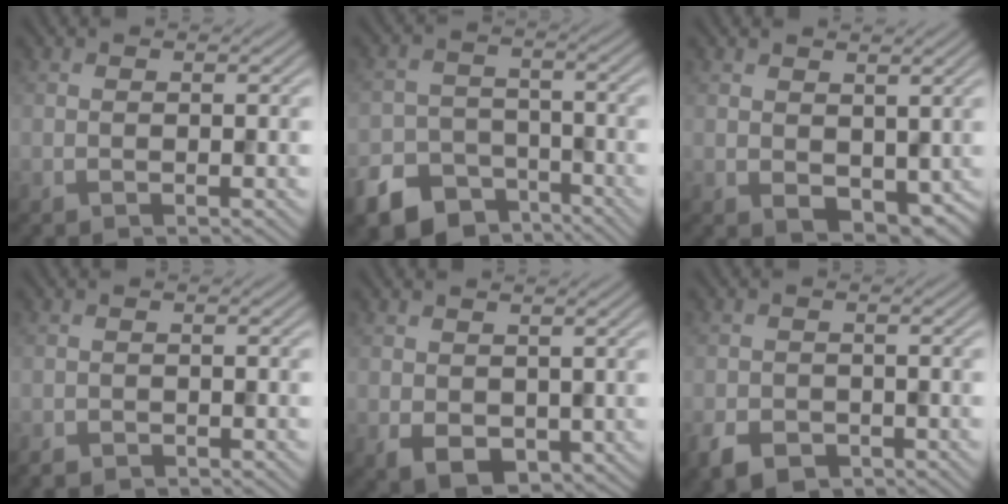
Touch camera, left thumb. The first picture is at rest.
{"total": 10.6, "force": [-7.4, 6.9, 3.2], "torque": [-0.074, -0.029, -0.124]}
{"total": 4.5, "force": [0.8, 3.1, 3.2], "torque": [-0.064, -0.015, 0.020]}
{"total": 1.0, "force": [-0.9, 0.4, 0.0], "torque": [-0.005, -0.004, -0.019]}
{"total": 3.7, "force": [0.1, 2.8, 2.4], "torque": [-0.064, -0.013, 0.008]}
{"total": 3.5, "force": [-2.2, 2.4, 1.4], "torque": [-0.041, -0.012, -0.045]}